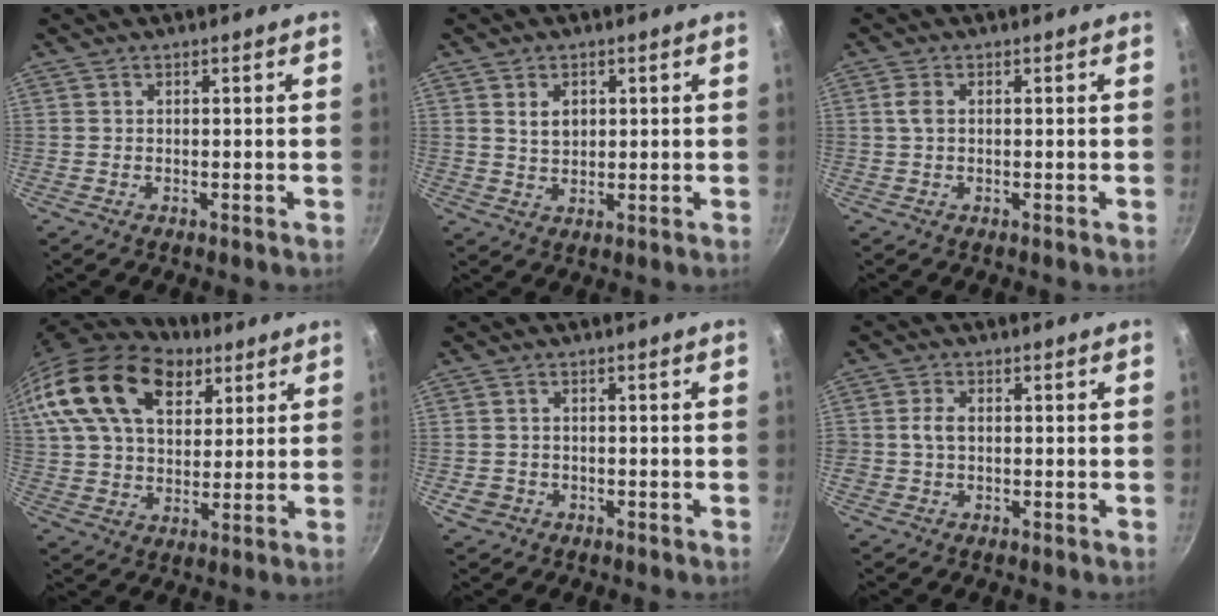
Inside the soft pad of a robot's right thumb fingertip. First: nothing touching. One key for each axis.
{"total": 4.0, "fx": 1.2, "fy": 2.9, "fz": 2.5, "tx": -0.031, "ty": -0.004, "tz": 0.025}
{"total": 2.1, "fx": 0.3, "fy": 1.2, "fz": 1.6, "tx": -0.037, "ty": 0.003, "tz": 0.004}
{"total": 23.5, "fx": 12.4, "fy": 14.2, "fz": 14.0, "tx": -0.258, "ty": -0.004, "tz": 0.221}
{"total": 3.1, "fx": -1.0, "fy": 2.7, "fz": 1.2, "tx": -0.017, "ty": 0.011, "tz": -0.010}
{"total": 3.1, "fx": 0.0, "fy": 2.3, "fz": 2.0, "tx": -0.029, "ty": 0.008, "tz": -0.002}